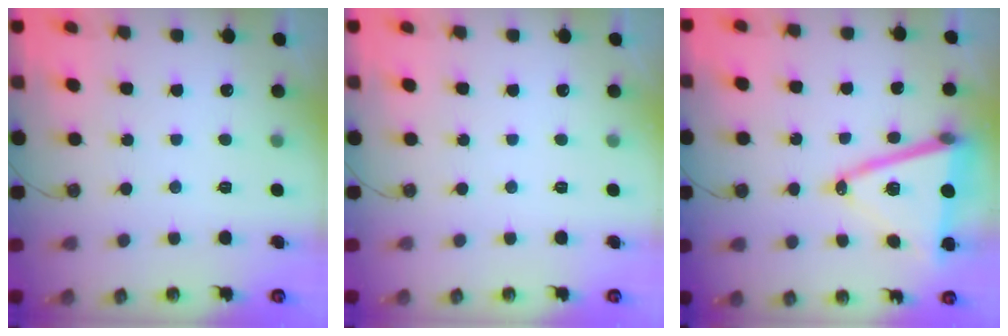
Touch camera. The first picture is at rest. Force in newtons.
{"total": 0.0}
{"total": 17.6, "press": 17.2, "slide": 3.8}